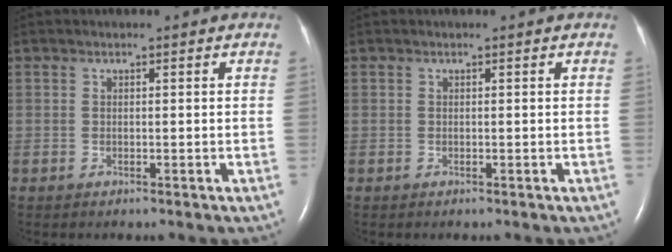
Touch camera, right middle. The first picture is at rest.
{"total": 0.0}